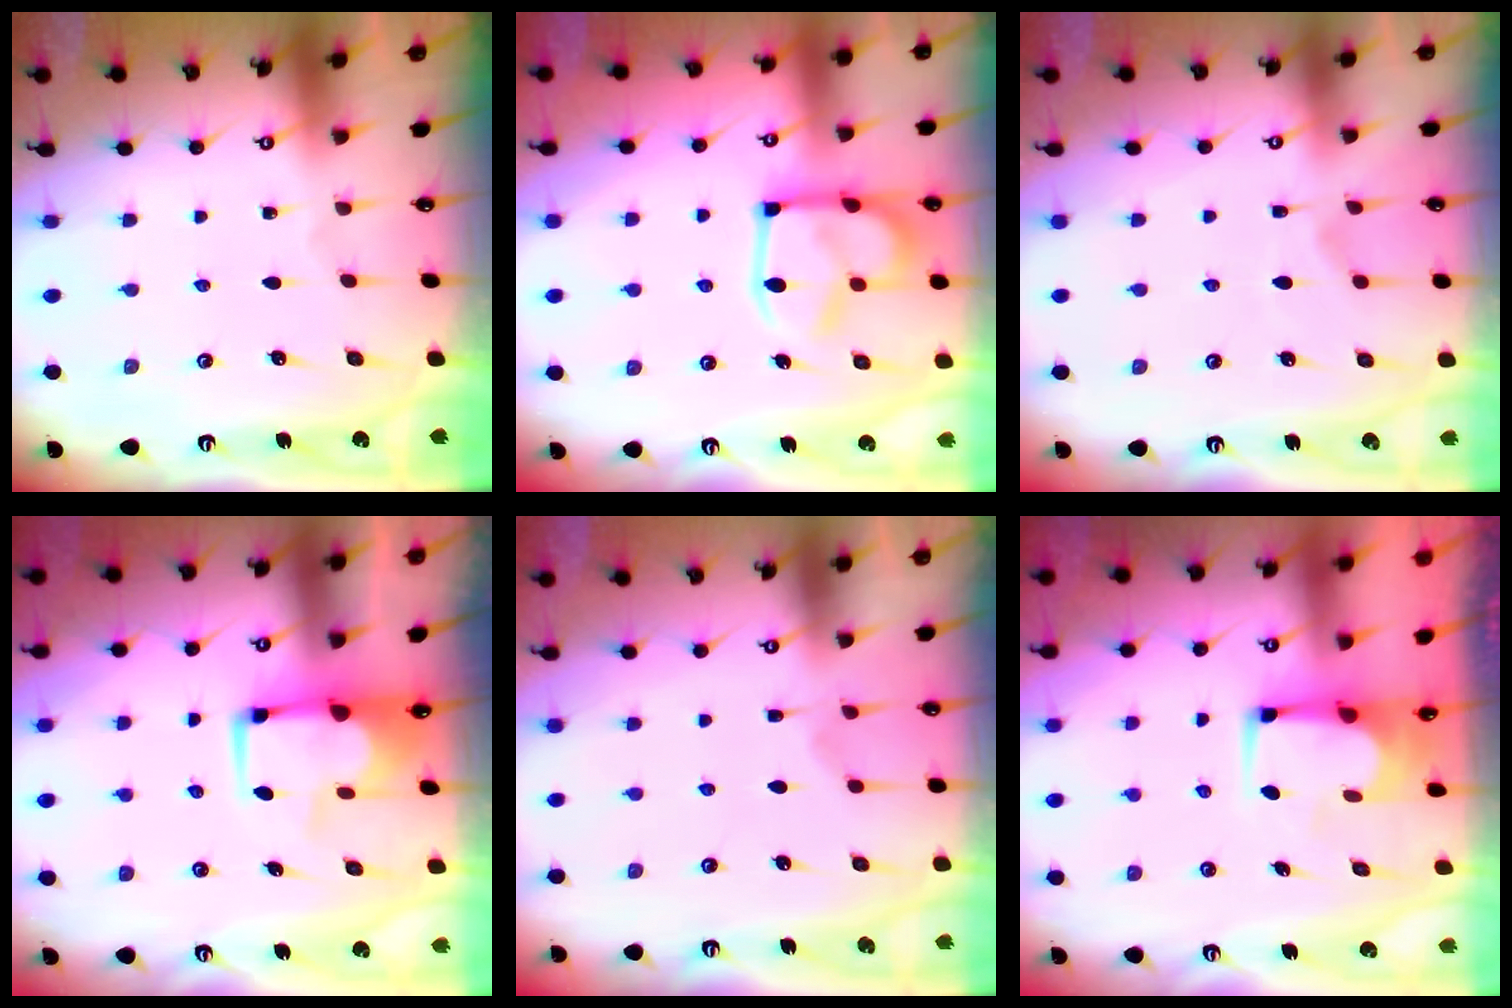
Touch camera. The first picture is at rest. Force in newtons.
{"total": 13.3, "press": 13.2, "slide": 1.1}
{"total": 6.0, "press": 5.8, "slide": 1.3}
{"total": 1.7, "press": 1.4, "slide": 0.8}
{"total": 3.5, "press": 3.3, "slide": 1.0}
{"total": 2.9, "press": 2.9, "slide": 0.2}